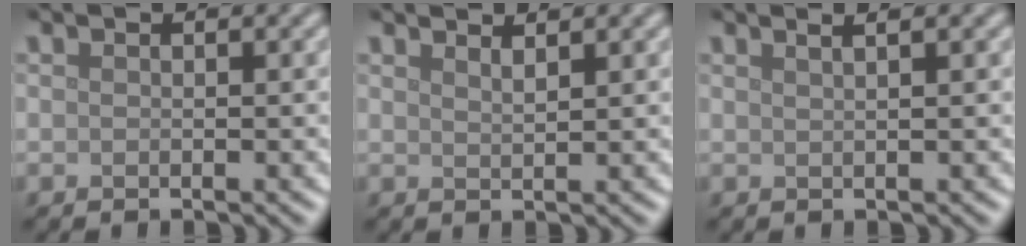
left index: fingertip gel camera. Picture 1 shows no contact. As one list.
[{"total": 1.6, "force": [1.4, 0.4, 0.7], "torque": [-0.002, 0.006, 0.015]}, {"total": 3.4, "force": [2.1, 1.6, 2.2], "torque": [0.000, 0.022, -0.008]}]